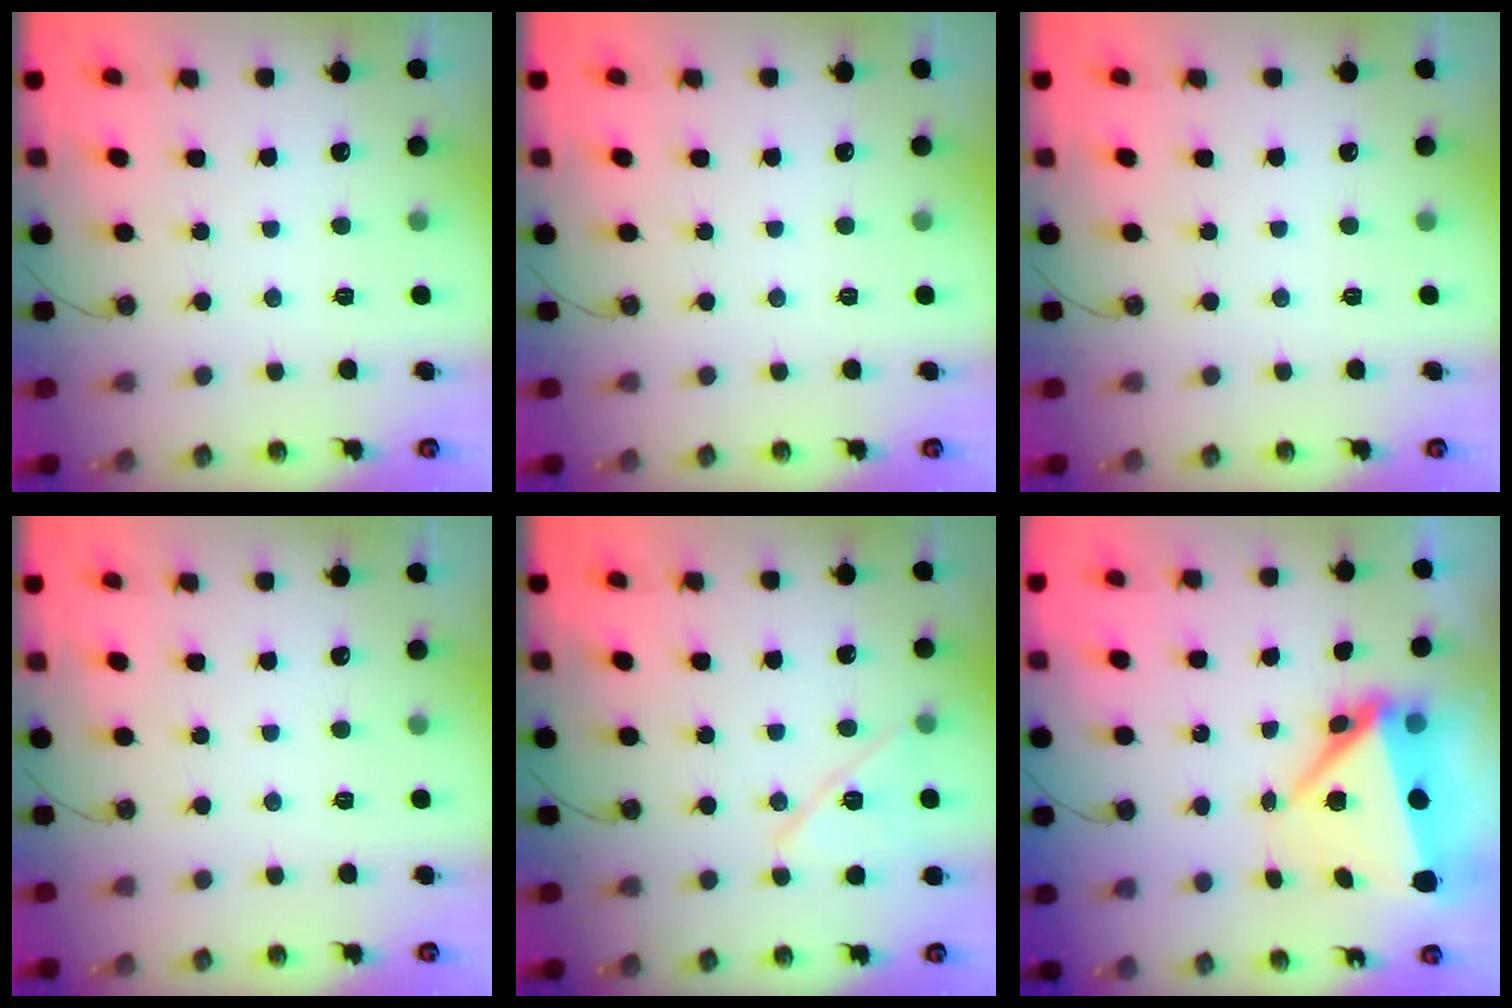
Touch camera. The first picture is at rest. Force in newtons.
{"total": 0.0}
{"total": 0.0}
{"total": 0.0}
{"total": 12.1, "press": 11.7, "slide": 3.3}
{"total": 12.6, "press": 9.1, "slide": 8.7}